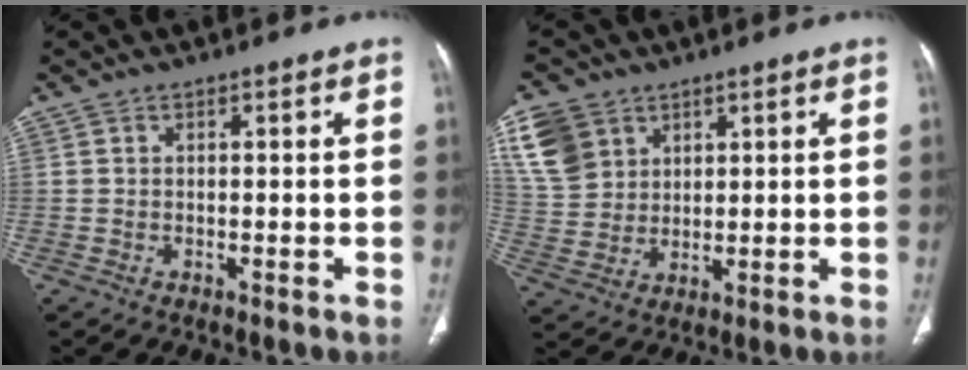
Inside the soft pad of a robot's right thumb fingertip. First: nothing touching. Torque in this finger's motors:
{"motor_torque": [0.53, 0.54, 0.11, -0.06, 0.05]}